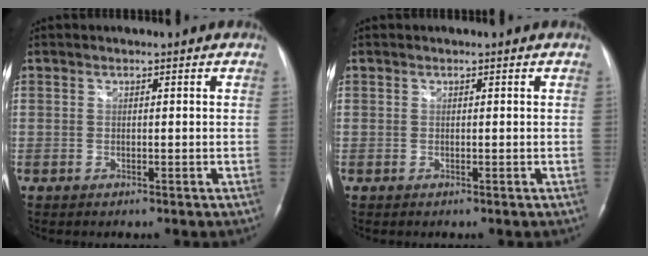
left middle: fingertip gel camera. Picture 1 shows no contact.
{"total": 0.0}